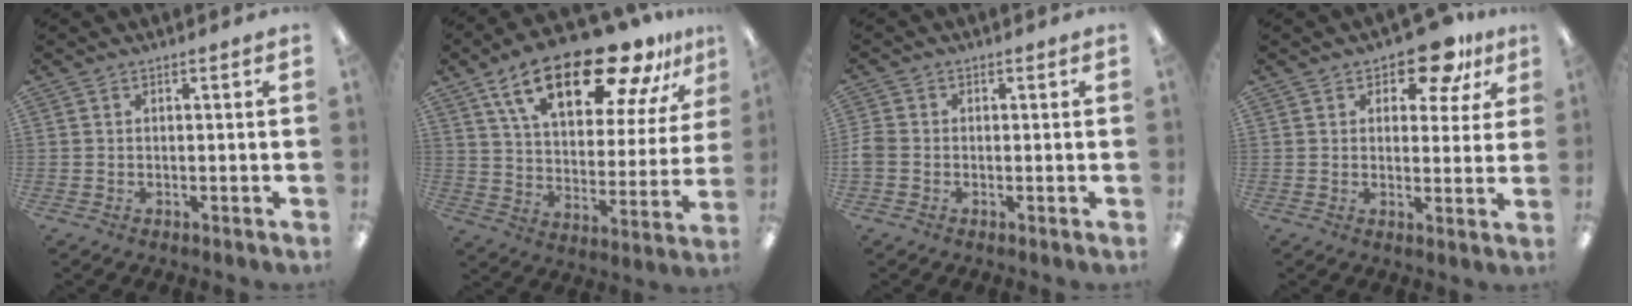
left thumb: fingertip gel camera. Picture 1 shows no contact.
{"total": 24.9, "force": [16.1, 10.1, 16.1], "torque": [-0.258, -0.084, 0.268]}
{"total": 2.7, "force": [-0.8, 2.2, 1.4], "torque": [-0.029, 0.006, -0.017]}
{"total": 10.3, "force": [6.8, 4.9, 6.0], "torque": [-0.071, -0.033, 0.115]}